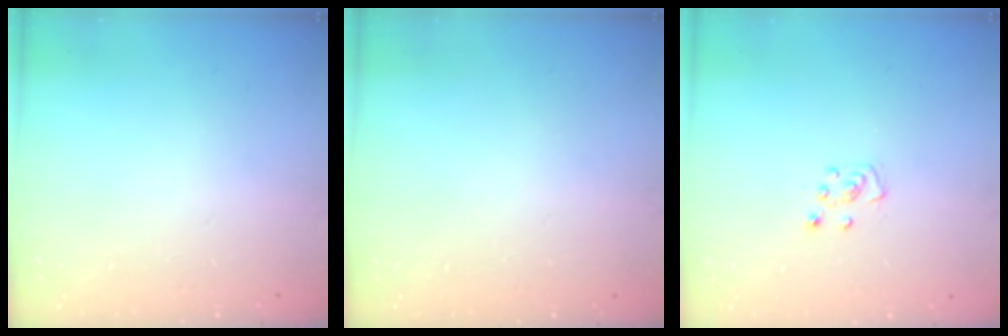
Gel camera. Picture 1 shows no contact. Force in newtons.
{"total": 0.0}
{"total": 4.8, "press": 4.8, "slide": 0.4}